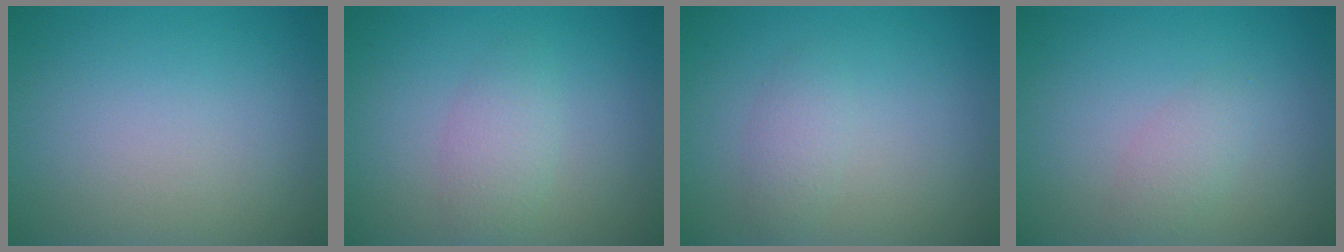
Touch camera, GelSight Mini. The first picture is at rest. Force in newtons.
{"total": 2.1, "press": 2.1, "slide": 0.1}
{"total": 1.5, "press": 1.5, "slide": 0.1}
{"total": 1.6, "press": 1.6, "slide": 0.0}